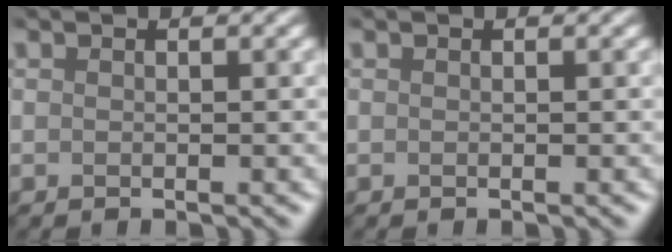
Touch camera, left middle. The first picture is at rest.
{"total": 0.0}